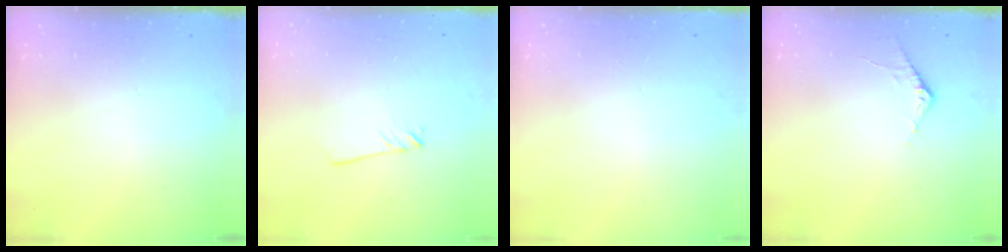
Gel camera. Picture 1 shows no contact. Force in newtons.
{"total": 2.6, "press": 2.5, "slide": 0.2}
{"total": 0.0}
{"total": 5.8, "press": 5.7, "slide": 0.6}